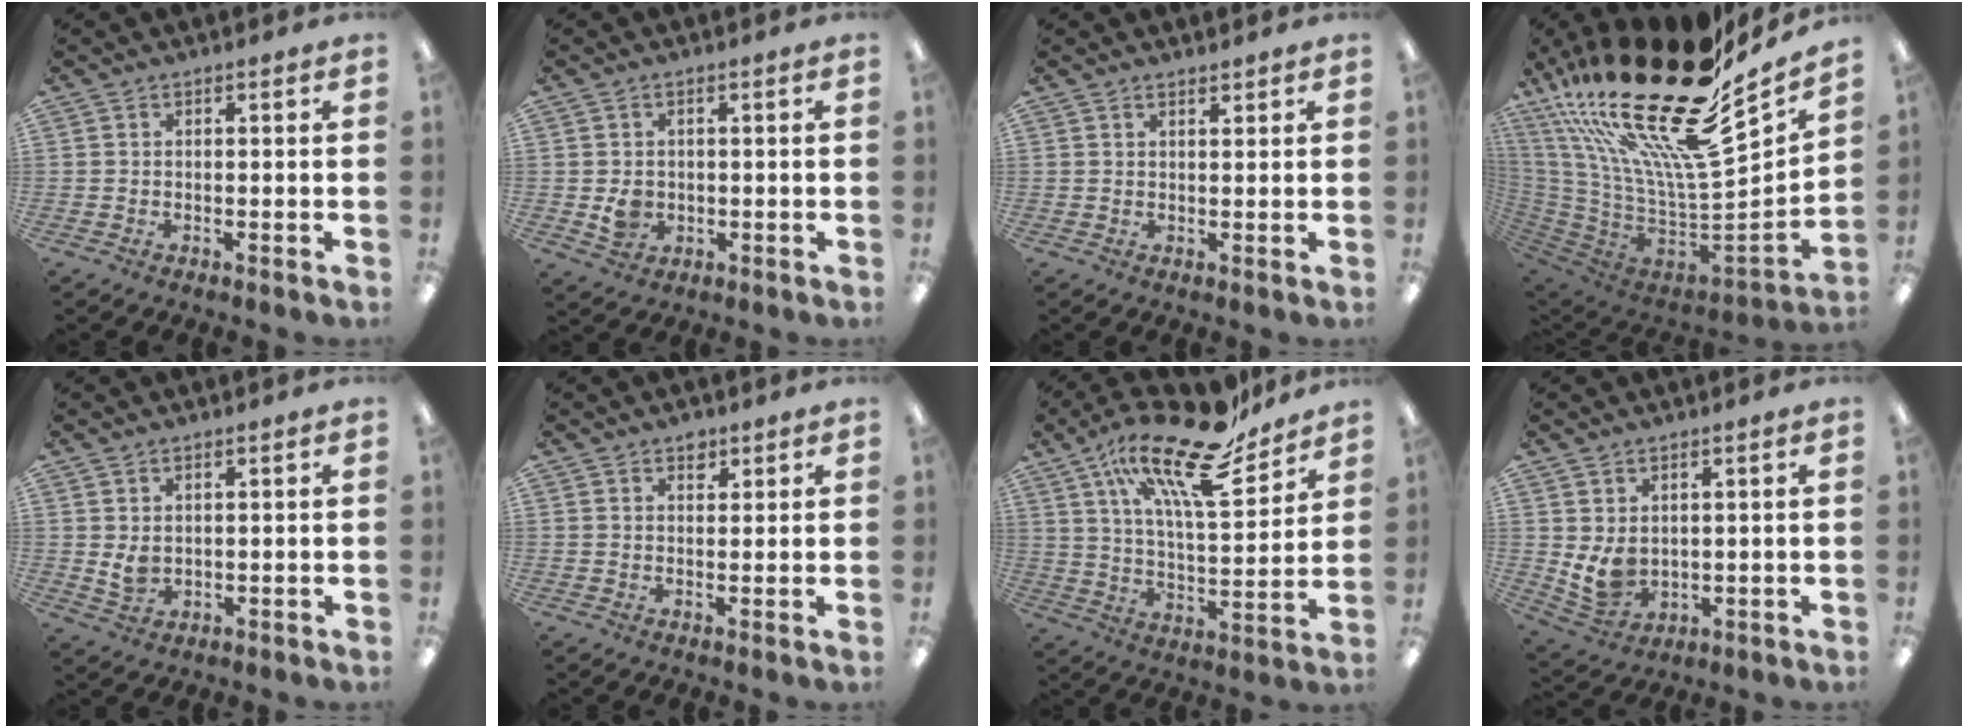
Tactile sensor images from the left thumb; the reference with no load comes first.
{"total": 4.0, "force": [-0.2, 3.5, 1.9], "torque": [-0.018, 0.002, -0.003]}
{"total": 1.5, "force": [1.4, 0.4, 0.4], "torque": [-0.008, -0.002, 0.027]}
{"total": 31.9, "force": [19.1, 11.0, 23.1], "torque": [-0.366, -0.165, 0.348]}
{"total": 3.7, "force": [1.2, 2.7, 2.1], "torque": [-0.034, -0.007, 0.020]}
{"total": 2.6, "force": [1.9, 1.6, 1.0], "torque": [0.003, -0.008, 0.030]}
{"total": 22.3, "force": [16.2, 6.8, 13.7], "torque": [-0.234, -0.104, 0.274]}
{"total": 6.2, "force": [2.0, 4.7, 3.6], "torque": [-0.076, -0.013, 0.038]}